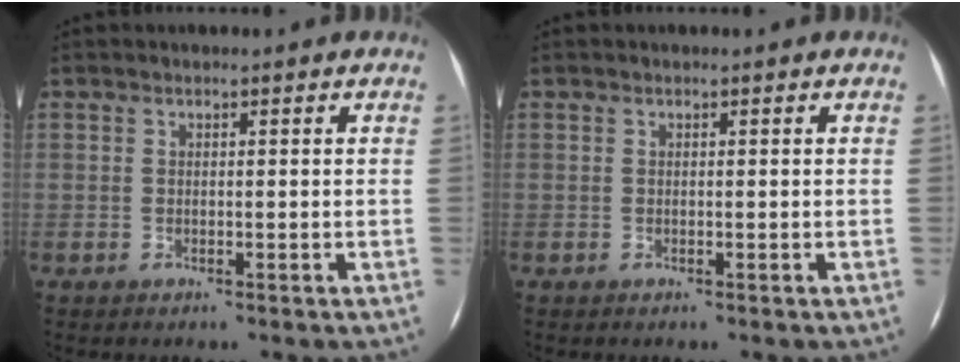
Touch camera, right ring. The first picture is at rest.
{"total": 0.0}